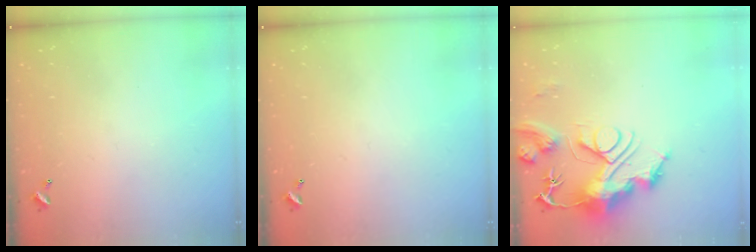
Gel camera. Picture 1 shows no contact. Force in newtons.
{"total": 0.0}
{"total": 13.2, "press": 13.1, "slide": 1.3}